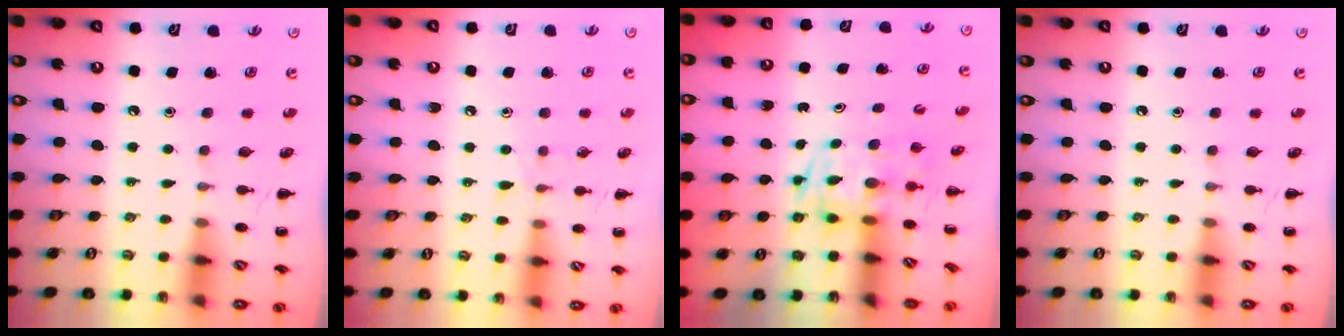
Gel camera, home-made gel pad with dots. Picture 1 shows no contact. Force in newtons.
{"total": 6.2, "press": 5.9, "slide": 2.1}
{"total": 2.8, "press": 2.7, "slide": 0.7}
{"total": 0.0}